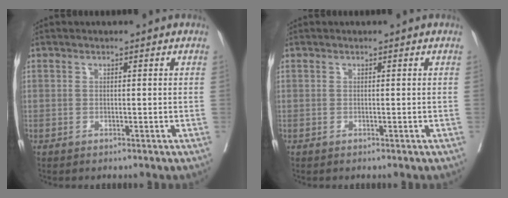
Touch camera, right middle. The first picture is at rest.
{"total": 0.0}